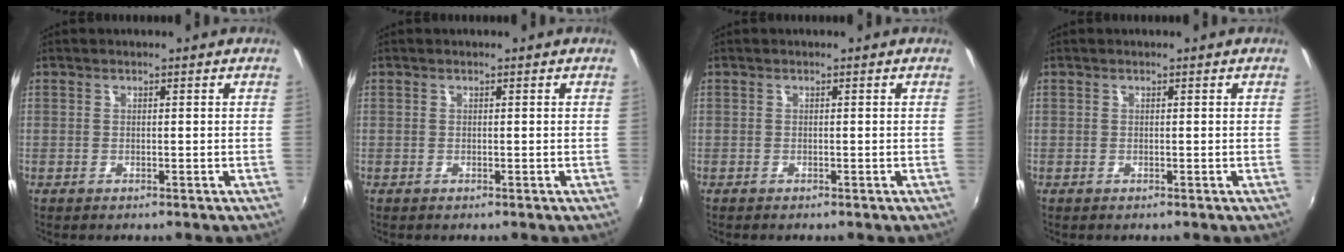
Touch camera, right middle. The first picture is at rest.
{"total": 0.0}
{"total": 0.0}
{"total": 0.0}